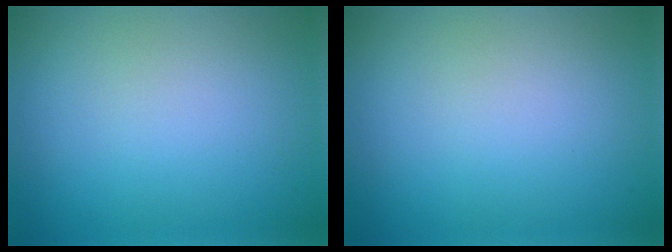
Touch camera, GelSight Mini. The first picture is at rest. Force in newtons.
{"total": 0.0}